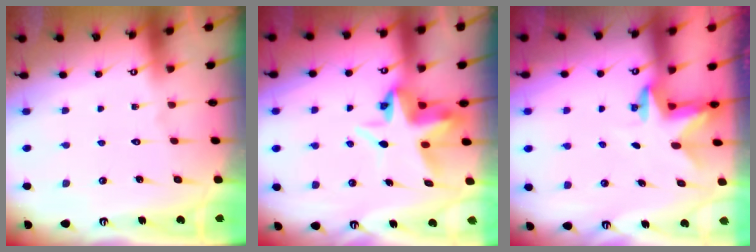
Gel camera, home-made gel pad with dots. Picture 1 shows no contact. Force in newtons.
{"total": 7.3, "press": 7.1, "slide": 1.7}
{"total": 2.5, "press": 2.4, "slide": 0.5}